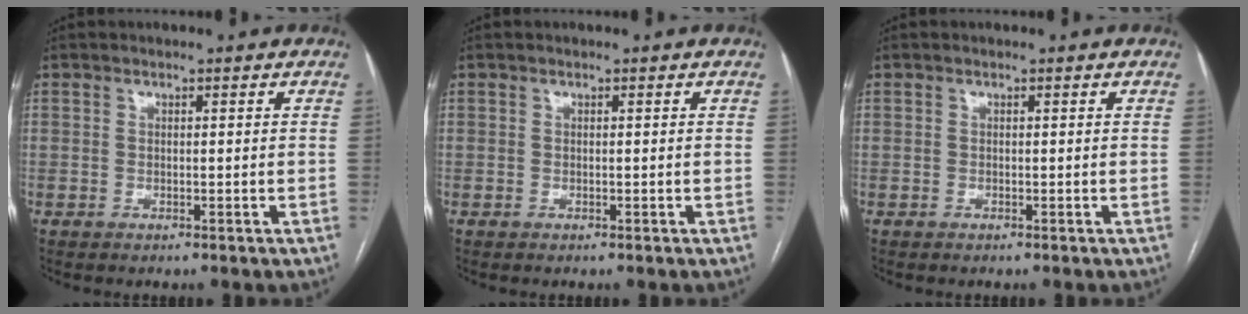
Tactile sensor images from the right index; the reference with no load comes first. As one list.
[{"total": 0.0}, {"total": 0.0}]